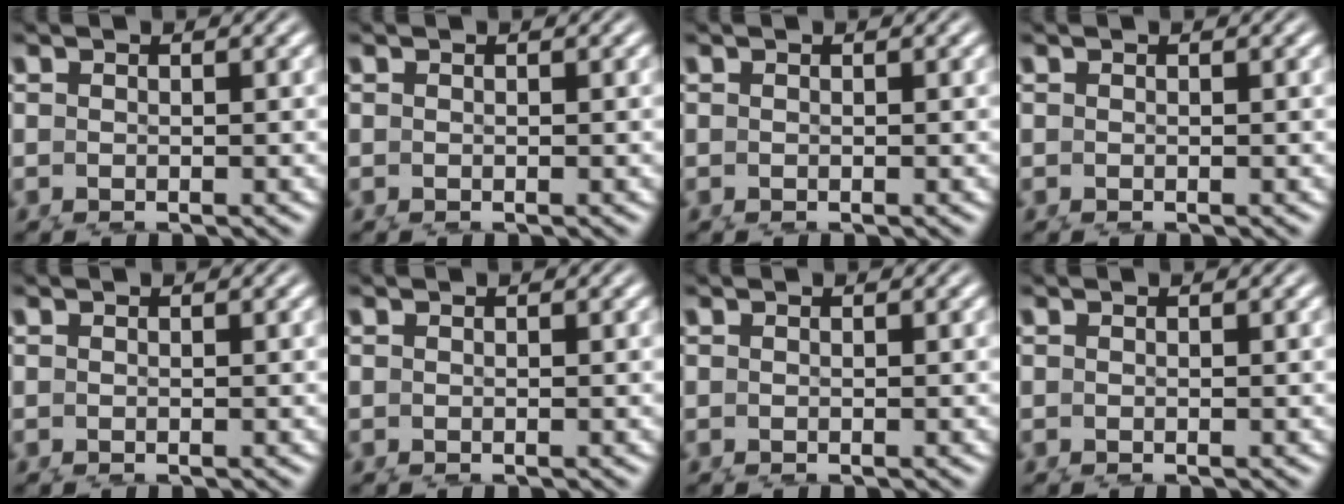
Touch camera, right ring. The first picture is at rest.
{"total": 0.0}
{"total": 0.0}
{"total": 0.0}
{"total": 0.0}
{"total": 0.0}
{"total": 0.0}
{"total": 0.0}